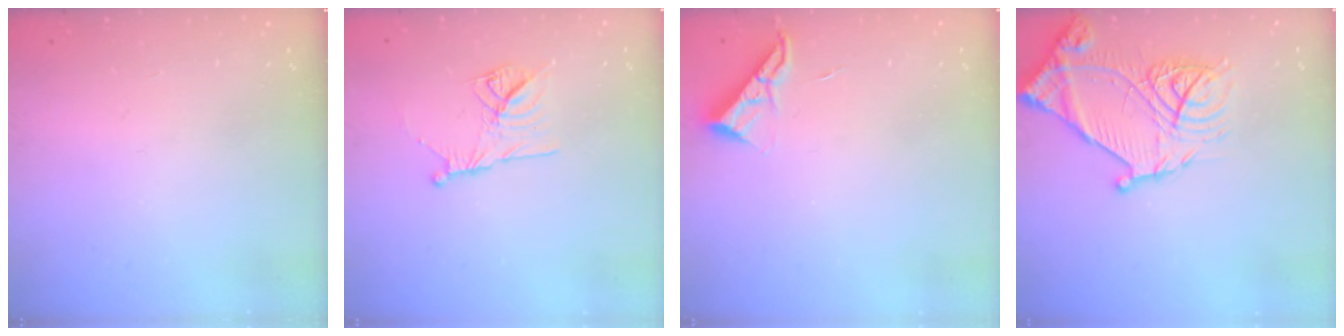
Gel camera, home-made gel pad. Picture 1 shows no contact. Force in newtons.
{"total": 9.9, "press": 9.8, "slide": 1.2}
{"total": 6.8, "press": 6.8, "slide": 0.5}
{"total": 18.7, "press": 18.6, "slide": 1.8}